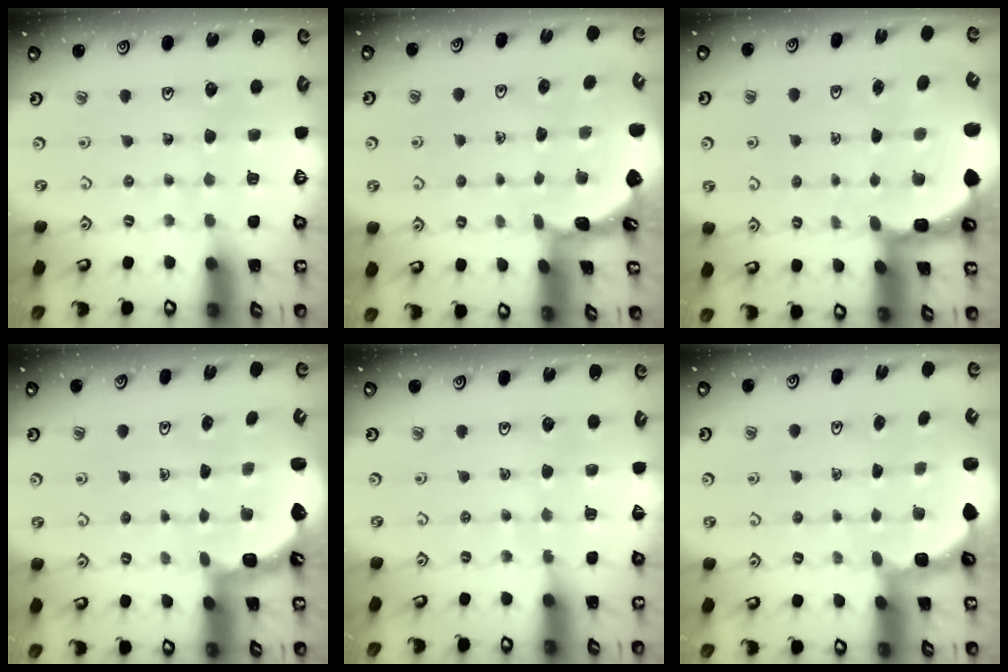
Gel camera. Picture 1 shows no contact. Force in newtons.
{"total": 1.5, "press": 1.5, "slide": 0.1}
{"total": 4.6, "press": 4.5, "slide": 1.1}
{"total": 2.5, "press": 2.1, "slide": 1.3}
{"total": 5.3, "press": 5.1, "slide": 1.3}
{"total": 2.7, "press": 2.4, "slide": 1.4}